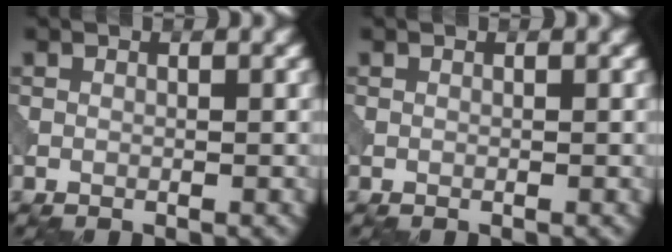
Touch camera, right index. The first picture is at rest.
{"total": 0.0}